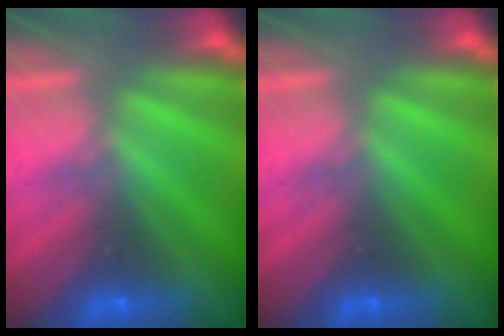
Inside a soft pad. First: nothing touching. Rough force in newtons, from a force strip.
{"total": 0.0}